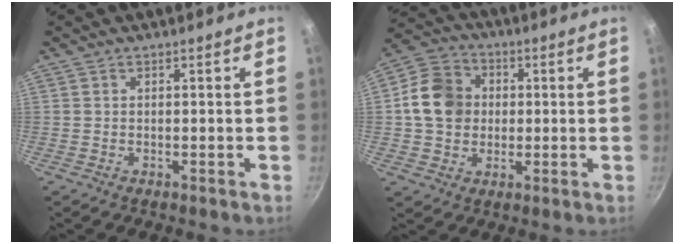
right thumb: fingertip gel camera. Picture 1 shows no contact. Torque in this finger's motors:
{"motor_torque": [1.38, 1.76, 0.84, -0.20, 0.09]}